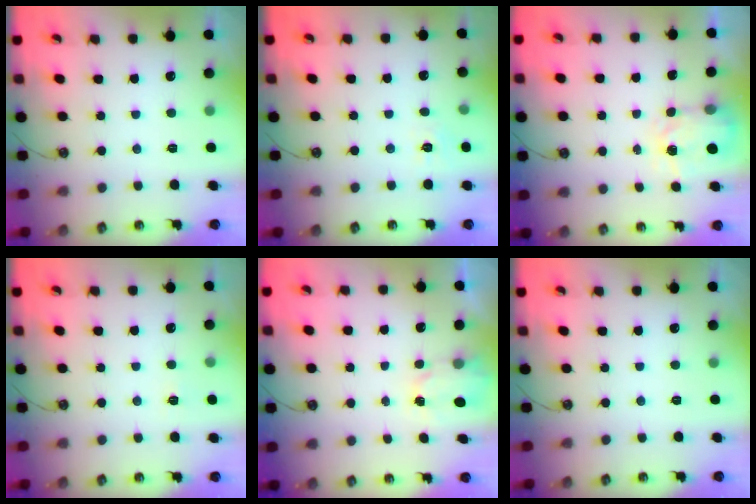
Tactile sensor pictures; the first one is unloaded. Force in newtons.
{"total": 6.2, "press": 6.2, "slide": 0.7}
{"total": 4.0, "press": 3.9, "slide": 0.7}
{"total": 4.0, "press": 4.0, "slide": 0.6}
{"total": 2.3, "press": 2.3, "slide": 0.4}
{"total": 0.0}